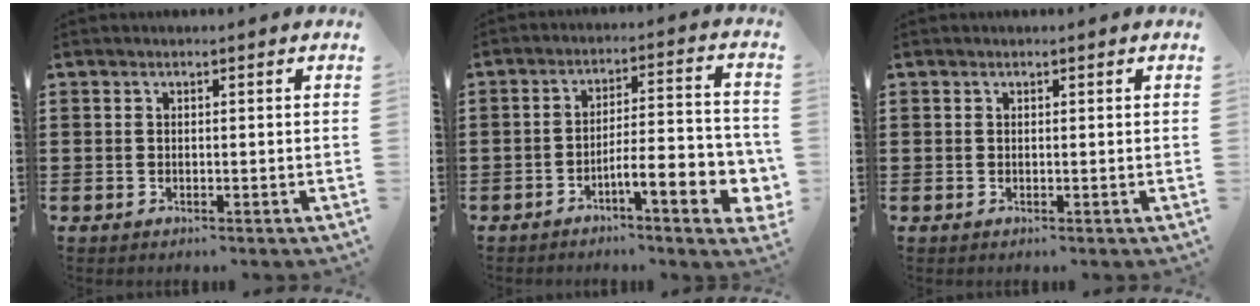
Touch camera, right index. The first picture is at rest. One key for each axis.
{"total": 8.2, "fx": -3.9, "fy": 1.7, "fz": 7.0, "tx": -0.107, "ty": -0.008, "tz": -0.068}
{"total": 0.0}